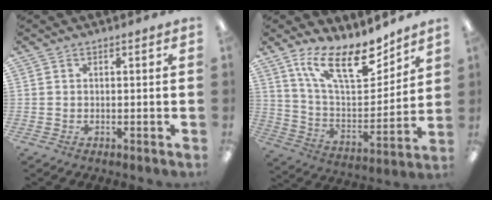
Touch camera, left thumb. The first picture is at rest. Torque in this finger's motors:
{"motor_torque": [0.21, 0.19, 1.32, -1.45, 0.20]}